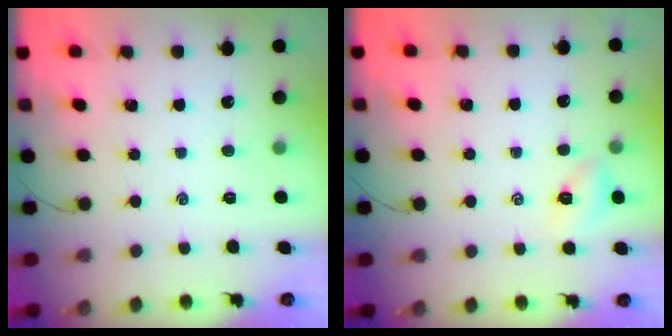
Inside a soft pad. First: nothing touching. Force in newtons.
{"total": 4.5, "press": 4.2, "slide": 1.4}